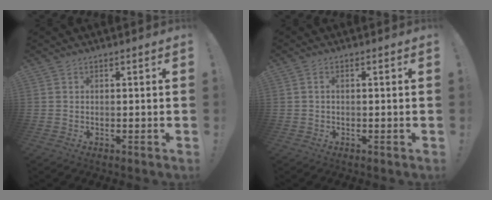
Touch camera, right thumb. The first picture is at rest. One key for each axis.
{"total": 1.0, "fx": -0.4, "fy": 0.1, "fz": 0.9, "tx": -0.019, "ty": 0.002, "tz": -0.008}